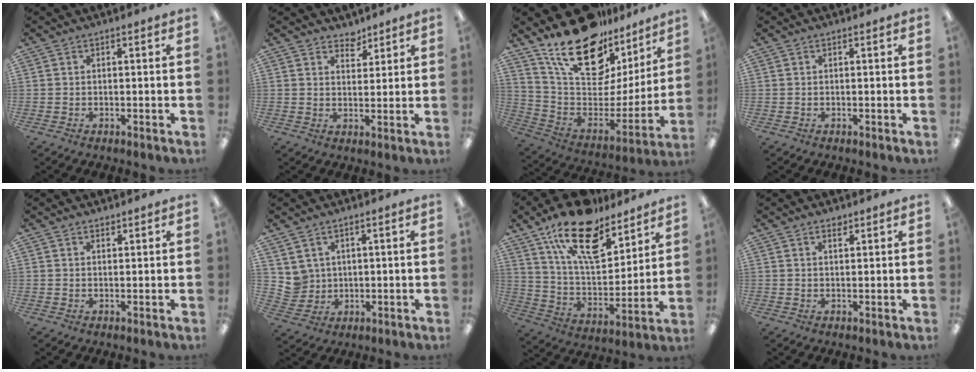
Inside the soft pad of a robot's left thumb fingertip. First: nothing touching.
{"total": 3.9, "force": [3.4, 1.8, 0.3], "torque": [0.009, -0.023, 0.059]}
{"total": 23.2, "force": [16.9, 10.5, 12.0], "torque": [-0.203, -0.111, 0.300]}
{"total": 0.0}
{"total": 1.1, "force": [1.1, 0.3, 0.1], "torque": [-0.002, -0.002, 0.022]}
{"total": 4.6, "force": [2.8, 3.6, 0.0], "torque": [-0.012, -0.011, 0.054]}
{"total": 20.6, "force": [14.0, 9.0, 12.0], "torque": [-0.200, -0.079, 0.244]}
{"total": 1.6, "force": [1.3, 0.5, 0.7], "torque": [-0.007, -0.005, 0.023]}